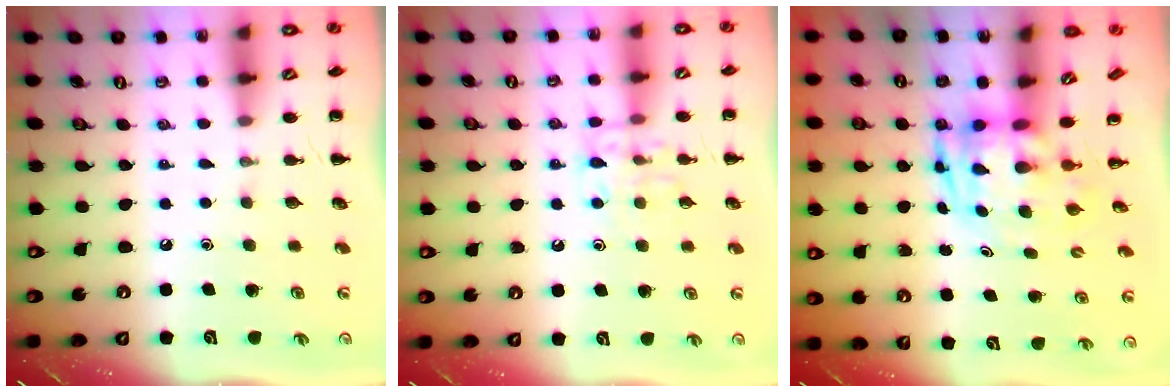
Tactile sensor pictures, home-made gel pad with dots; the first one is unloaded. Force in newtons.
{"total": 9.2, "press": 9.2, "slide": 0.6}
{"total": 3.2, "press": 3.1, "slide": 0.8}